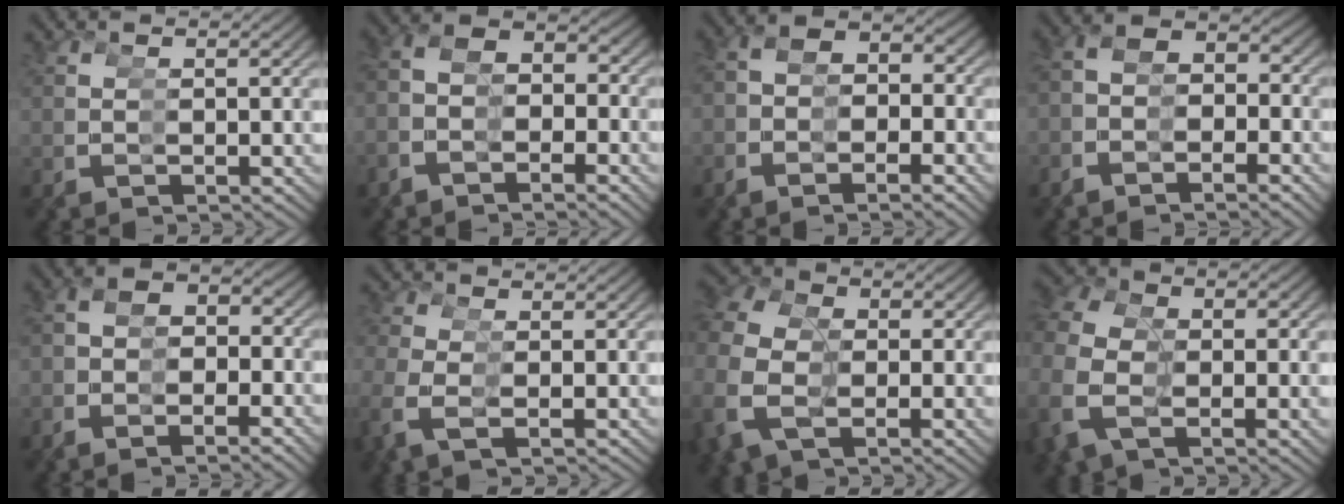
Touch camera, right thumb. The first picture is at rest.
{"total": 4.7, "force": [-0.2, 4.2, 2.2], "torque": [-0.045, 0.026, -0.020]}
{"total": 4.6, "force": [-0.5, 3.7, 2.6], "torque": [-0.047, 0.025, -0.022]}
{"total": 4.1, "force": [-0.7, 3.6, 1.8], "torque": [-0.034, 0.027, -0.027]}
{"total": 5.2, "force": [-0.4, 4.1, 3.1], "torque": [-0.052, 0.026, -0.022]}
{"total": 1.3, "force": [0.9, -0.3, 0.9], "torque": [-0.016, 0.014, 0.013]}
{"total": 4.4, "force": [2.6, 3.0, 1.9], "torque": [-0.056, 0.004, 0.047]}
{"total": 2.3, "force": [2.0, 0.6, 1.0], "torque": [-0.046, 0.015, 0.038]}